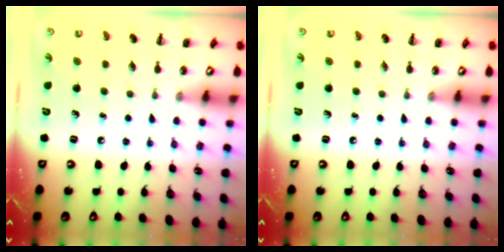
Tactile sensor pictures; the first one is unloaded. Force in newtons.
{"total": 0.0}